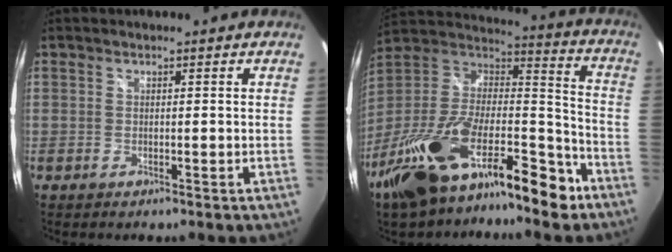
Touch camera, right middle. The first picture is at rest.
{"total": 25.8, "force": [-16.7, 9.5, 17.2], "torque": [-0.306, -0.004, -0.282]}